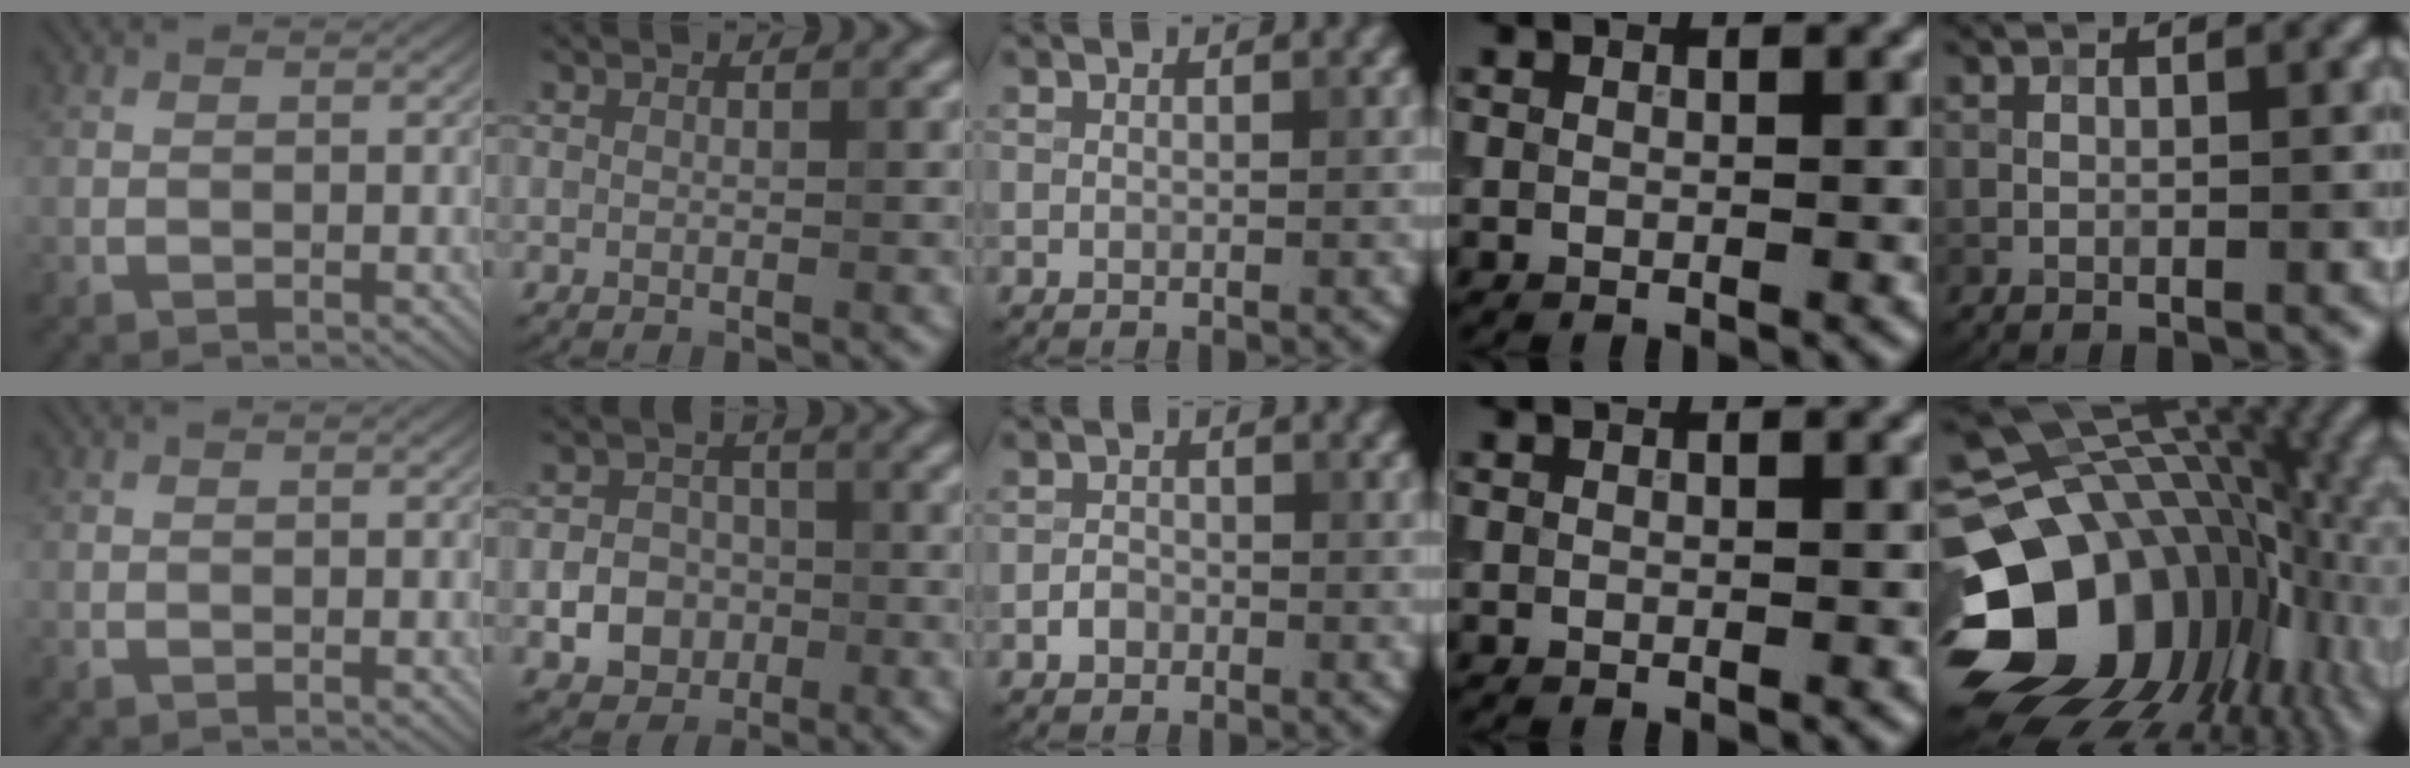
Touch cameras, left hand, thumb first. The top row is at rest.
{"index": {"total": 3.6, "force": [-1.1, 3.1, 1.6], "torque": [-0.011, 0.000, -0.023]}, "middle": {"total": 1.3, "force": [-0.7, 1.0, 0.5], "torque": [-0.005, 0.002, -0.014]}, "little": {"total": 19.1, "force": [-2.8, 14.2, 12.4], "torque": [-0.239, -0.019, -0.028]}}